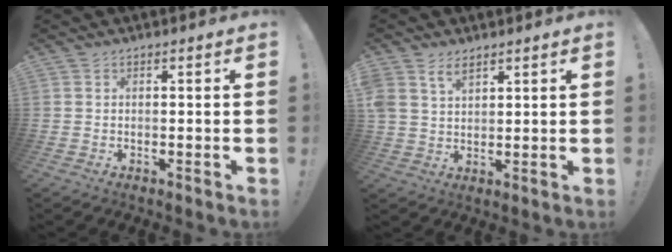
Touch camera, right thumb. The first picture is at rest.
{"total": 5.2, "force": [3.5, 2.9, 2.4], "torque": [-0.043, -0.015, 0.067]}